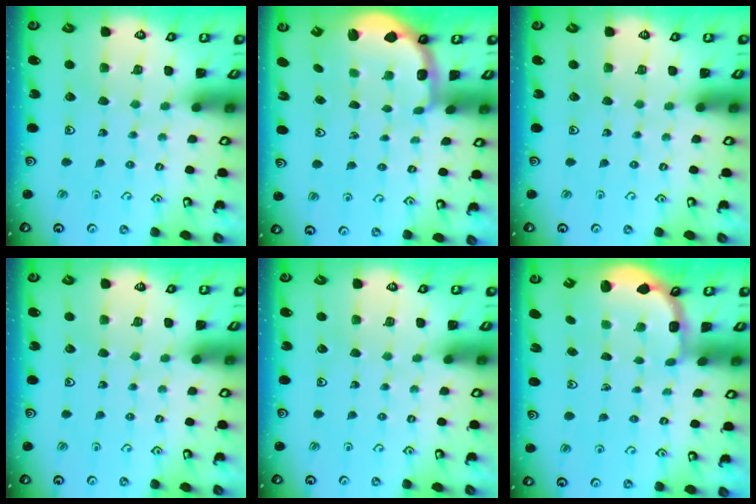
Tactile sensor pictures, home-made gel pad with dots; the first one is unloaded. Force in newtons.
{"total": 2.4, "press": 1.2, "slide": 2.1}
{"total": 0.0}
{"total": 0.0}
{"total": 0.0}
{"total": 2.7, "press": 2.1, "slide": 1.7}